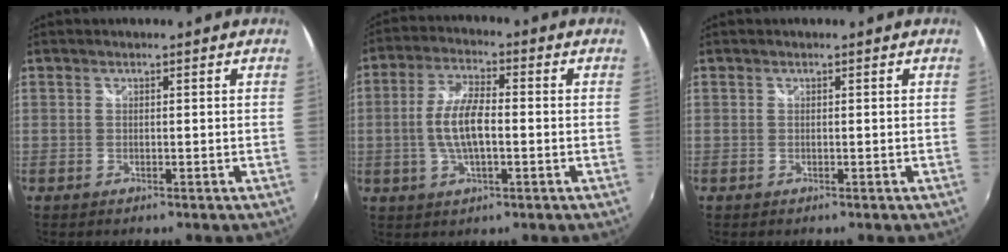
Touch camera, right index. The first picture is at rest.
{"total": 8.4, "force": [-1.1, 2.9, 7.8], "torque": [-0.158, 0.006, -0.020]}
{"total": 0.0}